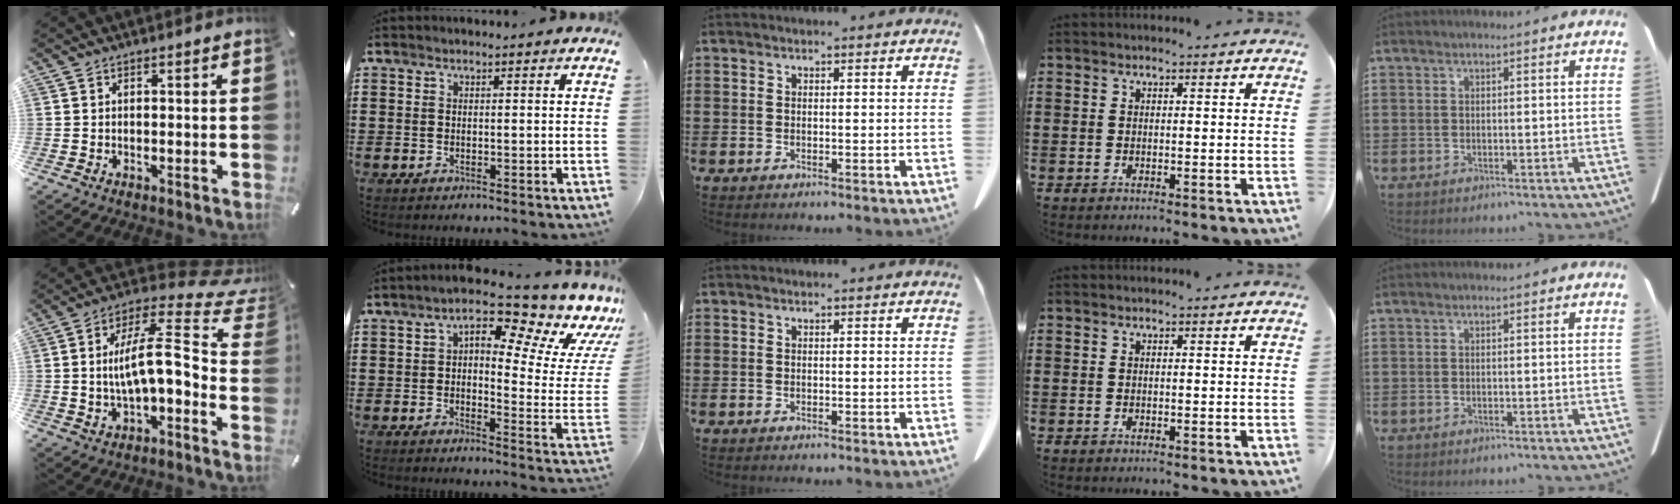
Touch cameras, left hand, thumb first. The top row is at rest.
{"thumb": {"total": 14.0, "force": [0.9, 5.9, 12.7], "torque": [-0.210, -0.017, 0.011]}, "index": {"total": 9.9, "force": [6.1, 2.7, 7.3], "torque": [-0.104, -0.062, 0.093]}}